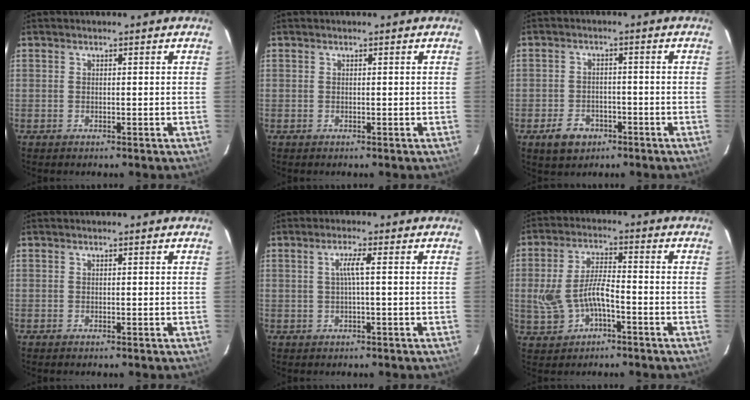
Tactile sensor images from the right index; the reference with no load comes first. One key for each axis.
{"total": 0.0}
{"total": 5.7, "fx": -3.2, "fy": 4.2, "fz": 2.2, "tx": -0.059, "ty": 0.011, "tz": -0.041}
{"total": 0.0}
{"total": 2.6, "fx": 0.0, "fy": -0.4, "fz": 2.5, "tx": -0.048, "ty": 0.002, "tz": 0.000}
{"total": 8.1, "fx": -2.6, "fy": 3.6, "fz": 6.7, "tx": -0.140, "ty": 0.004, "tz": -0.040}